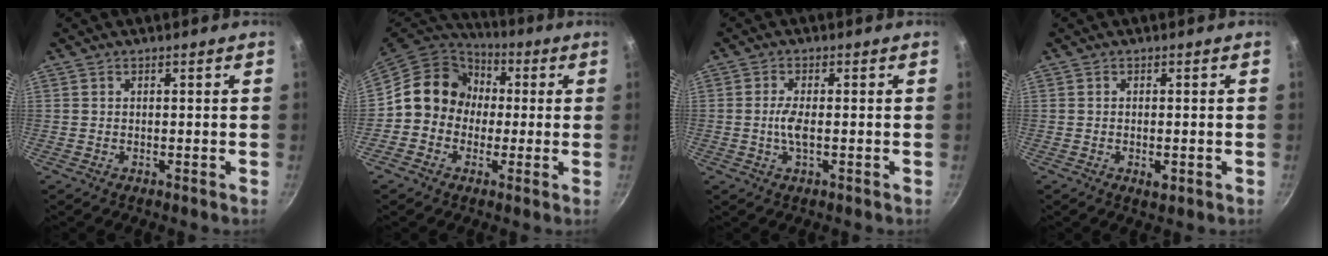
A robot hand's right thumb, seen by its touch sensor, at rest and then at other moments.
{"total": 12.2, "force": [0.4, 11.0, 5.3], "torque": [-0.045, 0.032, -0.013]}
{"total": 3.2, "force": [-0.4, 1.0, 3.0], "torque": [-0.070, 0.000, -0.013]}
{"total": 2.2, "force": [-0.7, 1.1, 1.8], "torque": [-0.031, -0.002, -0.010]}